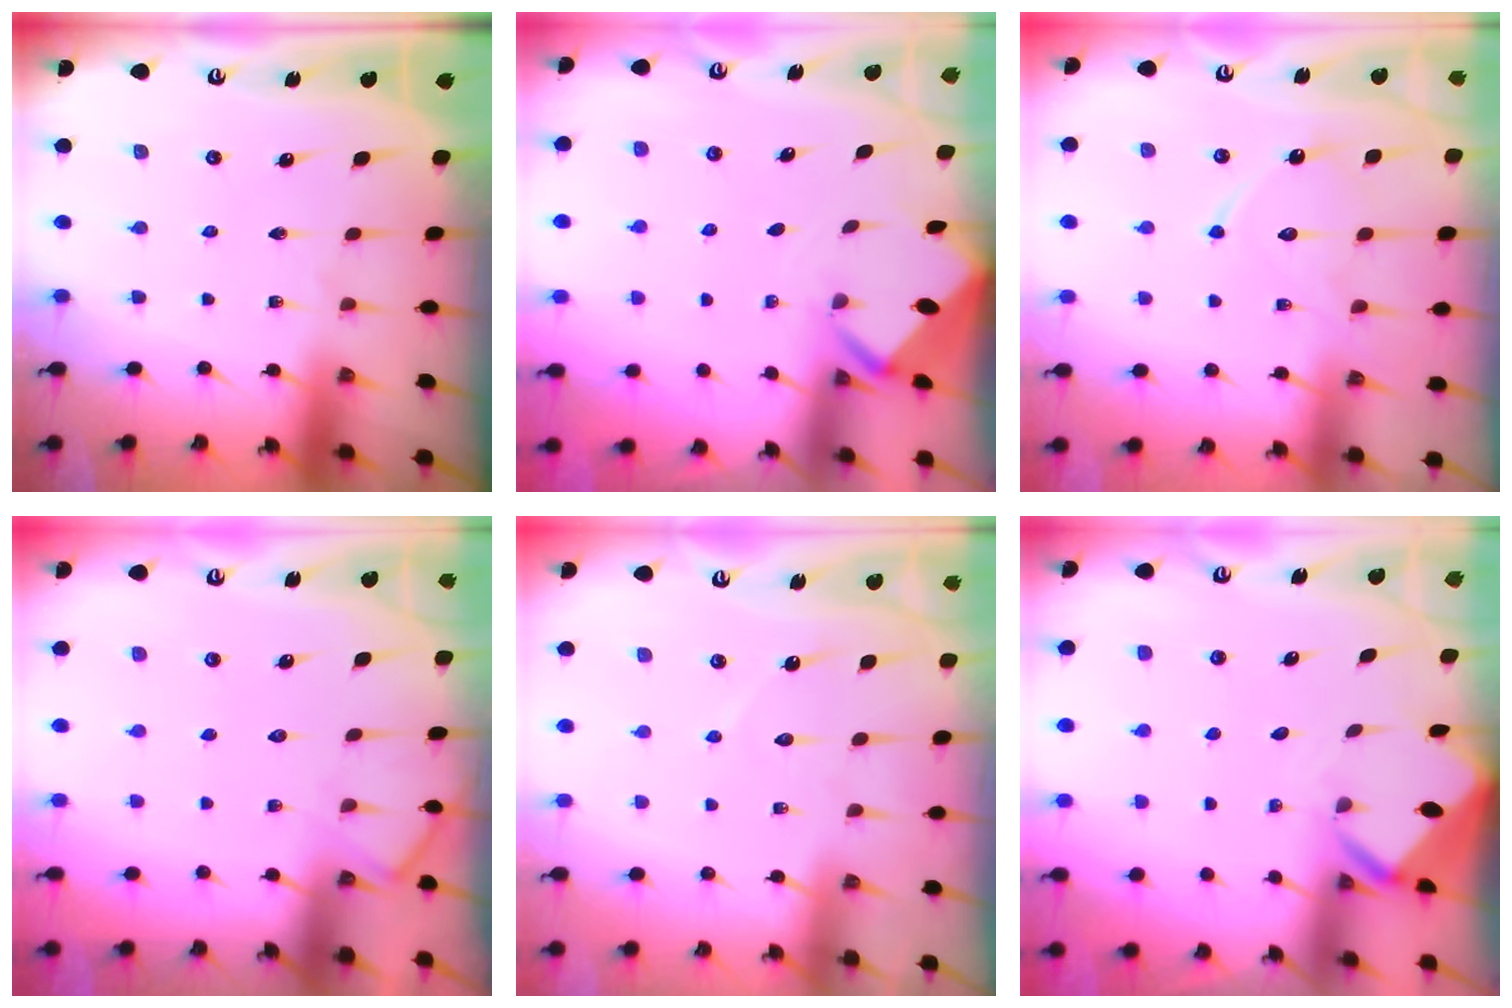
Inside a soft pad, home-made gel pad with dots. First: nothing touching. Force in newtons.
{"total": 2.0, "press": 2.0, "slide": 0.0}
{"total": 12.1, "press": 12.0, "slide": 1.2}
{"total": 7.2, "press": 7.1, "slide": 0.9}
{"total": 4.5, "press": 4.4, "slide": 0.4}
{"total": 3.1, "press": 3.1, "slide": 0.2}